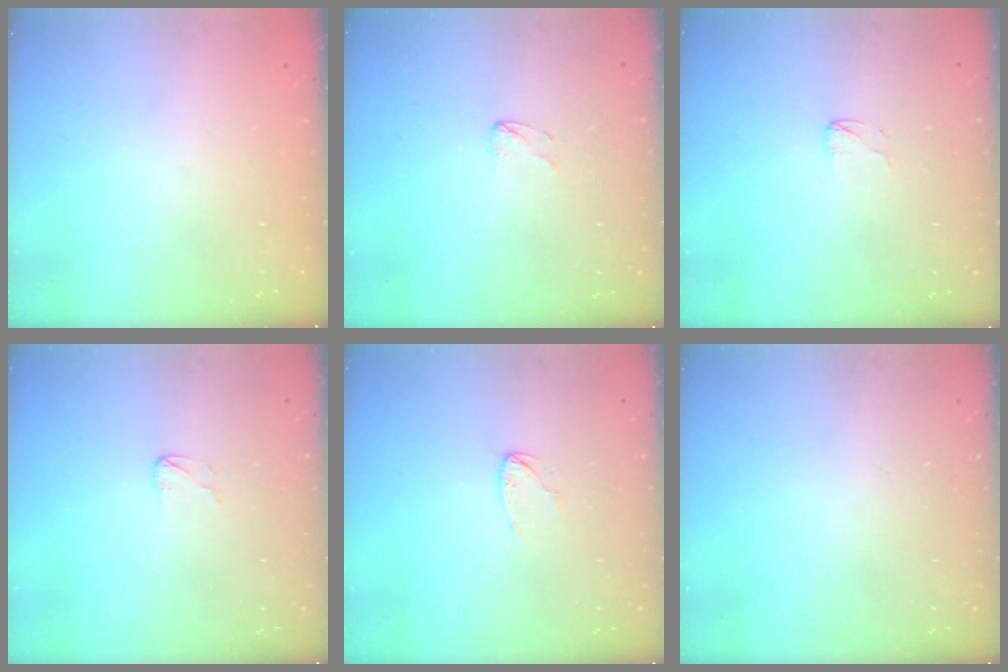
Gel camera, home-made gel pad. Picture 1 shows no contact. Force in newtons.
{"total": 2.6, "press": 2.6, "slide": 0.2}
{"total": 2.9, "press": 2.9, "slide": 0.2}
{"total": 2.6, "press": 2.6, "slide": 0.2}
{"total": 2.5, "press": 2.5, "slide": 0.2}
{"total": 0.0}